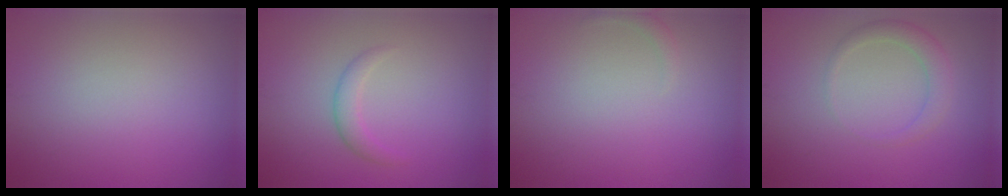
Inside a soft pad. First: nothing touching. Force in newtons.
{"total": 1.7, "press": 1.7, "slide": 0.1}
{"total": 0.8, "press": 0.8, "slide": 0.1}
{"total": 2.1, "press": 2.1, "slide": 0.1}